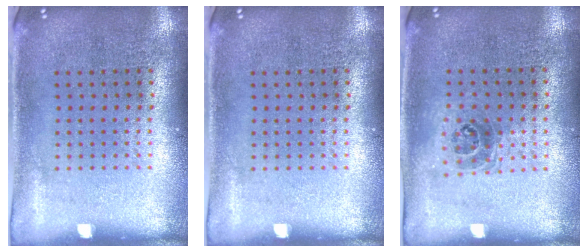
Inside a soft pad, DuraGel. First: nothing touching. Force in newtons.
{"total": 0.0}
{"total": 1.1, "press": 0.9, "slide": 0.5}